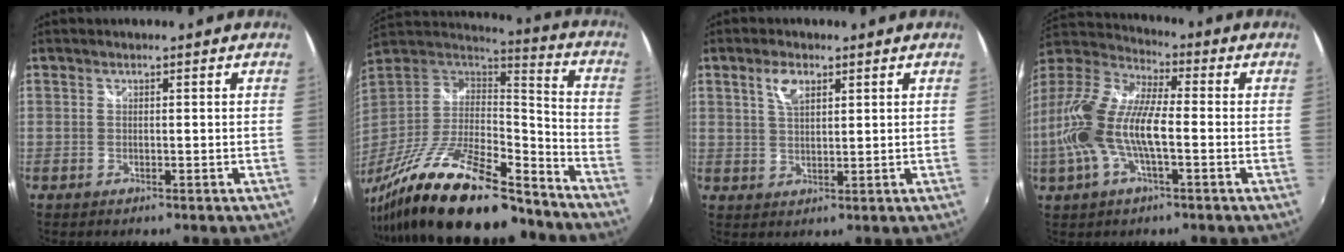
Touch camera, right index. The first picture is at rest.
{"total": 28.0, "force": [-20.6, 7.6, 17.4], "torque": [-0.325, -0.047, -0.338]}
{"total": 4.2, "force": [2.2, 2.0, 3.1], "torque": [-0.055, 0.005, 0.040]}
{"total": 17.5, "force": [-2.9, 6.3, 16.0], "torque": [-0.321, -0.001, -0.065]}